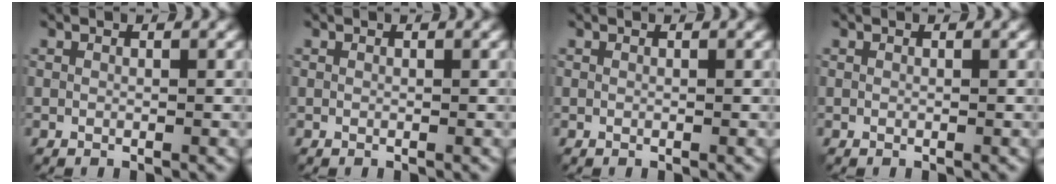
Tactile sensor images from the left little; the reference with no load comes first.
{"total": 0.0}
{"total": 0.0}
{"total": 0.0}